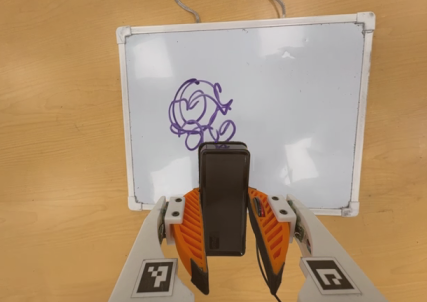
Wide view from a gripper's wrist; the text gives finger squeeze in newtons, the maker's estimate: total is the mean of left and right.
{"total": 3.3, "left": 1.9, "right": 4.8}